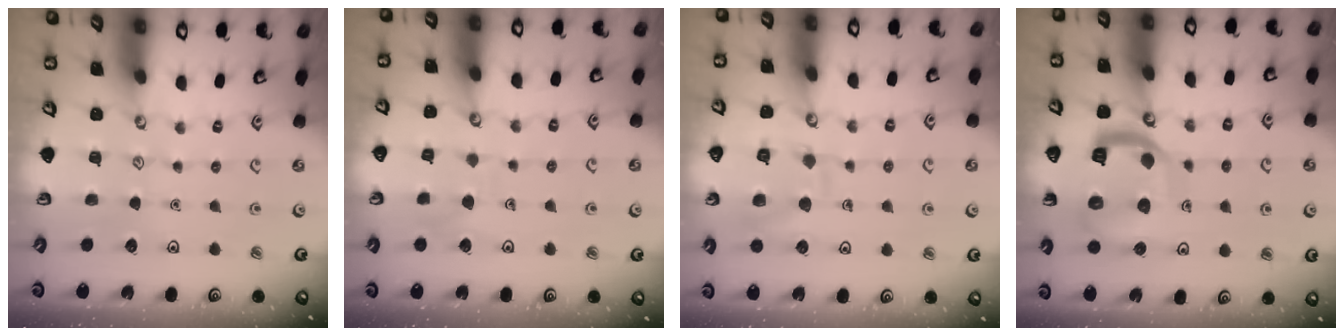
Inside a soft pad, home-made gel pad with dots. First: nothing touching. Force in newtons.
{"total": 5.4, "press": 5.4, "slide": 0.5}
{"total": 10.6, "press": 10.6, "slide": 0.9}
{"total": 14.1, "press": 14.0, "slide": 1.6}